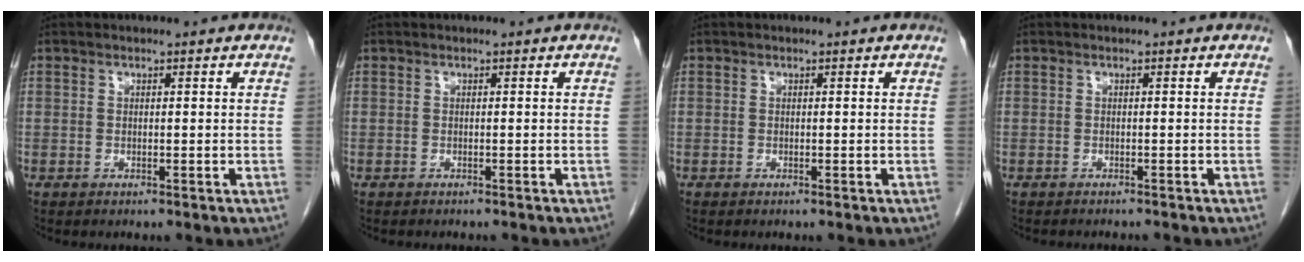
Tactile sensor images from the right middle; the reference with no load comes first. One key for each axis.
{"total": 2.0, "fx": -1.8, "fy": 0.4, "fz": 0.8, "tx": -0.015, "ty": -0.002, "tz": -0.018}
{"total": 0.0}
{"total": 2.7, "fx": -2.6, "fy": 0.3, "fz": 0.8, "tx": -0.008, "ty": -0.004, "tz": -0.031}